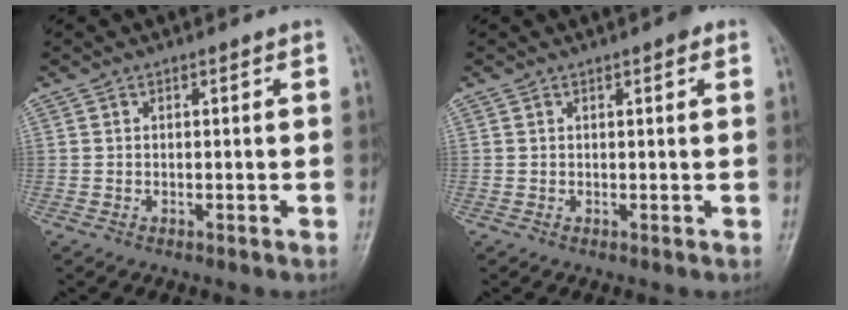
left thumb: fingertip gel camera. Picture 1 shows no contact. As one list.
[{"total": 2.1, "force": [1.1, 0.6, 1.7], "torque": [-0.020, 0.001, 0.010]}]